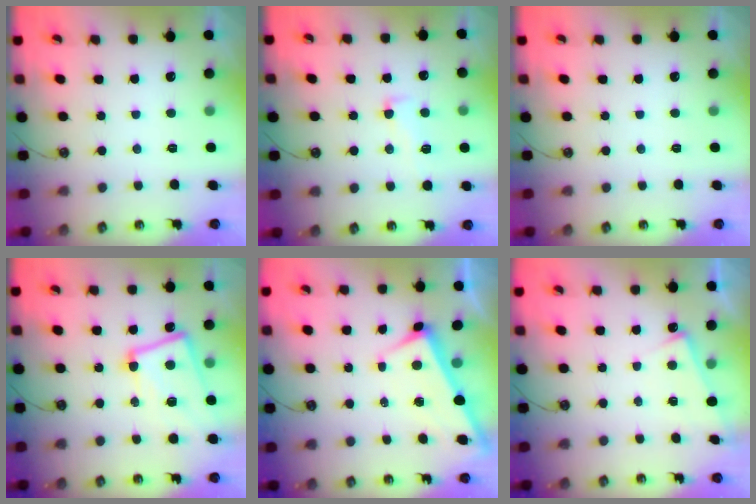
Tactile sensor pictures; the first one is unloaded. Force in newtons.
{"total": 1.5, "press": 0.6, "slide": 1.4}
{"total": 0.0}
{"total": 8.3, "press": 8.1, "slide": 1.7}
{"total": 3.1, "press": 3.1, "slide": 0.0}
{"total": 6.5, "press": 6.5, "slide": 0.3}